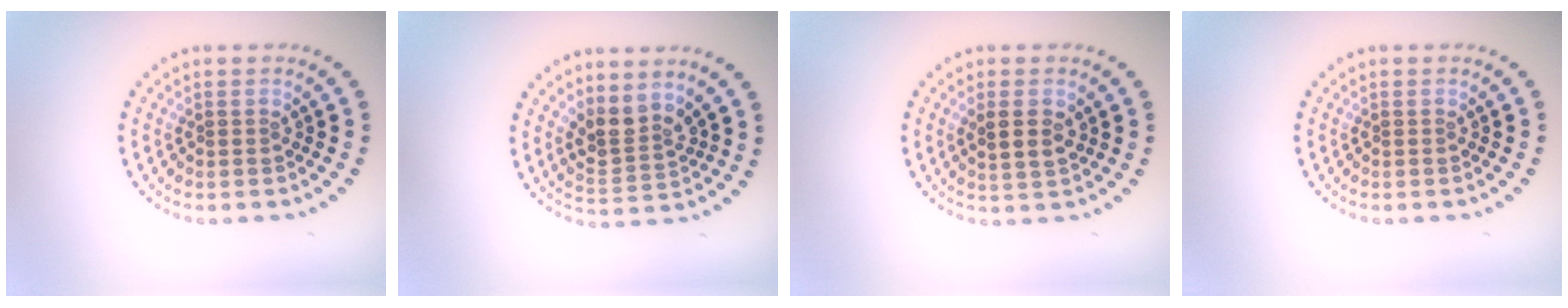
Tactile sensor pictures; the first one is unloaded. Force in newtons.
{"total": 2.8, "press": 2.1, "slide": 1.9}
{"total": 2.2, "press": 2.1, "slide": 0.7}
{"total": 0.0}